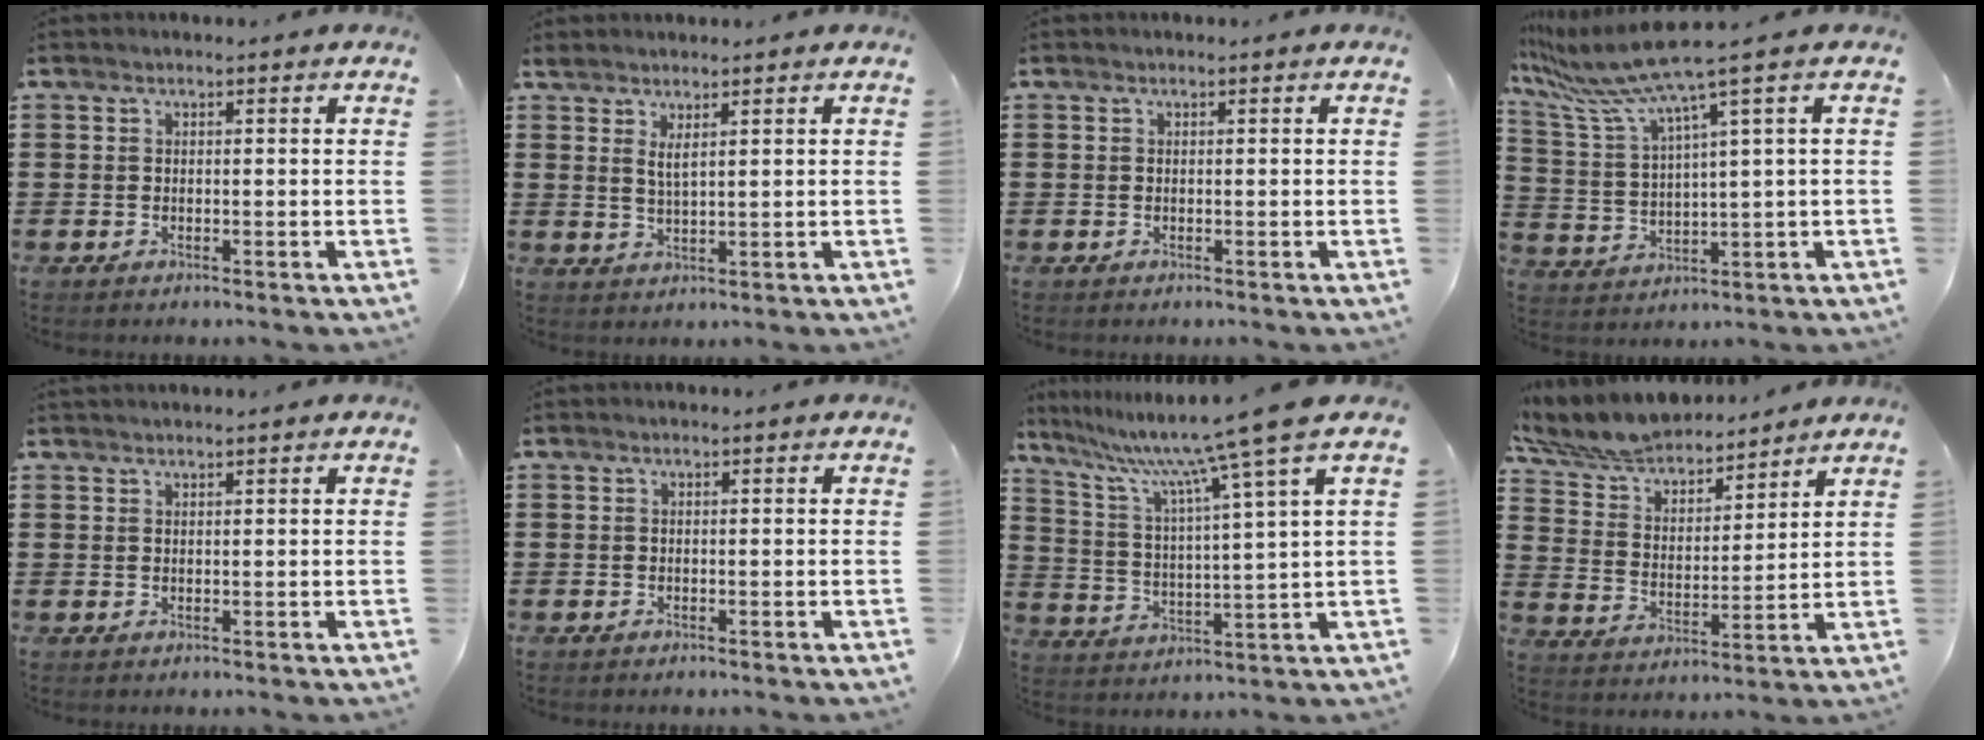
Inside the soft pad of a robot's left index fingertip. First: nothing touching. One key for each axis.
{"total": 2.4, "fx": 1.5, "fy": 0.4, "fz": 1.8, "tx": -0.039, "ty": 0.003, "tz": 0.027}
{"total": 0.0}
{"total": 7.8, "fx": 5.7, "fy": -0.8, "fz": 5.3, "tx": -0.143, "ty": -0.047, "tz": 0.089}
{"total": 1.0, "fx": 0.9, "fy": -0.1, "fz": 0.3, "tx": -0.006, "ty": -0.002, "tz": 0.019}
{"total": 0.0}
{"total": 10.1, "fx": 7.7, "fy": -1.4, "fz": 6.4, "tx": -0.153, "ty": -0.047, "tz": 0.117}
{"total": 7.2, "fx": 6.9, "fy": 1.4, "fz": 1.9, "tx": -0.070, "ty": -0.038, "tz": 0.120}